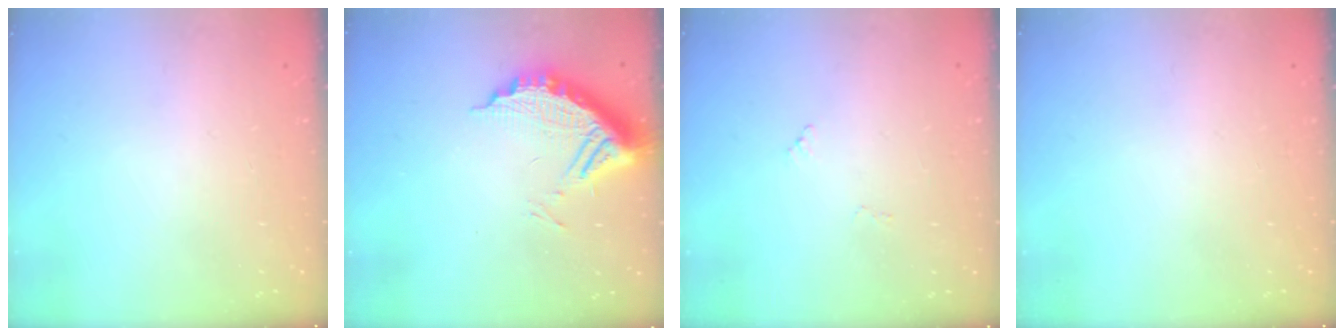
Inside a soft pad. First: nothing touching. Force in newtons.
{"total": 11.0, "press": 11.0, "slide": 1.0}
{"total": 5.5, "press": 5.5, "slide": 0.3}
{"total": 0.0}